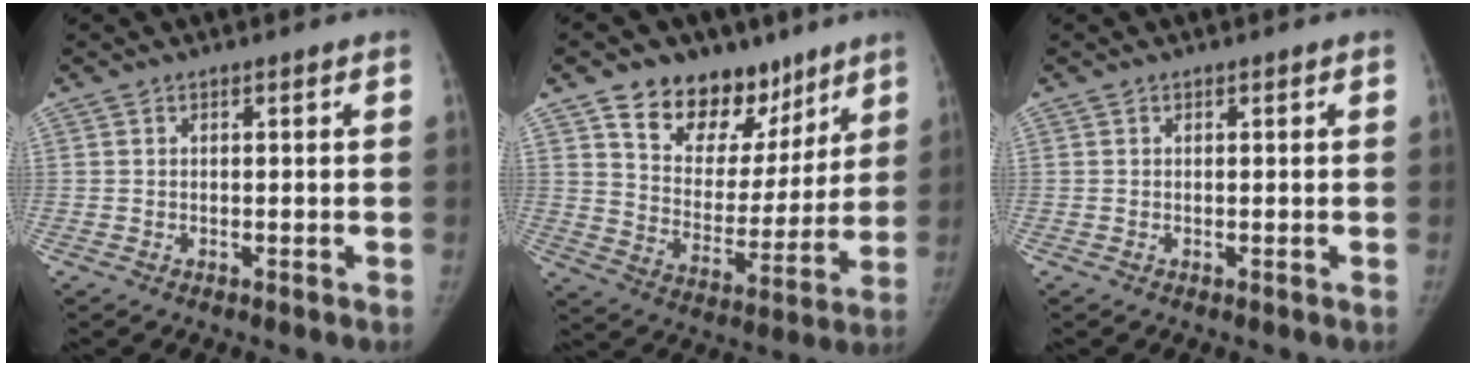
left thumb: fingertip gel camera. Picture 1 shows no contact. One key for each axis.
{"total": 18.2, "fx": 11.8, "fy": 11.5, "fz": 7.6, "tx": -0.056, "ty": -0.057, "tz": 0.192}
{"total": 0.0}